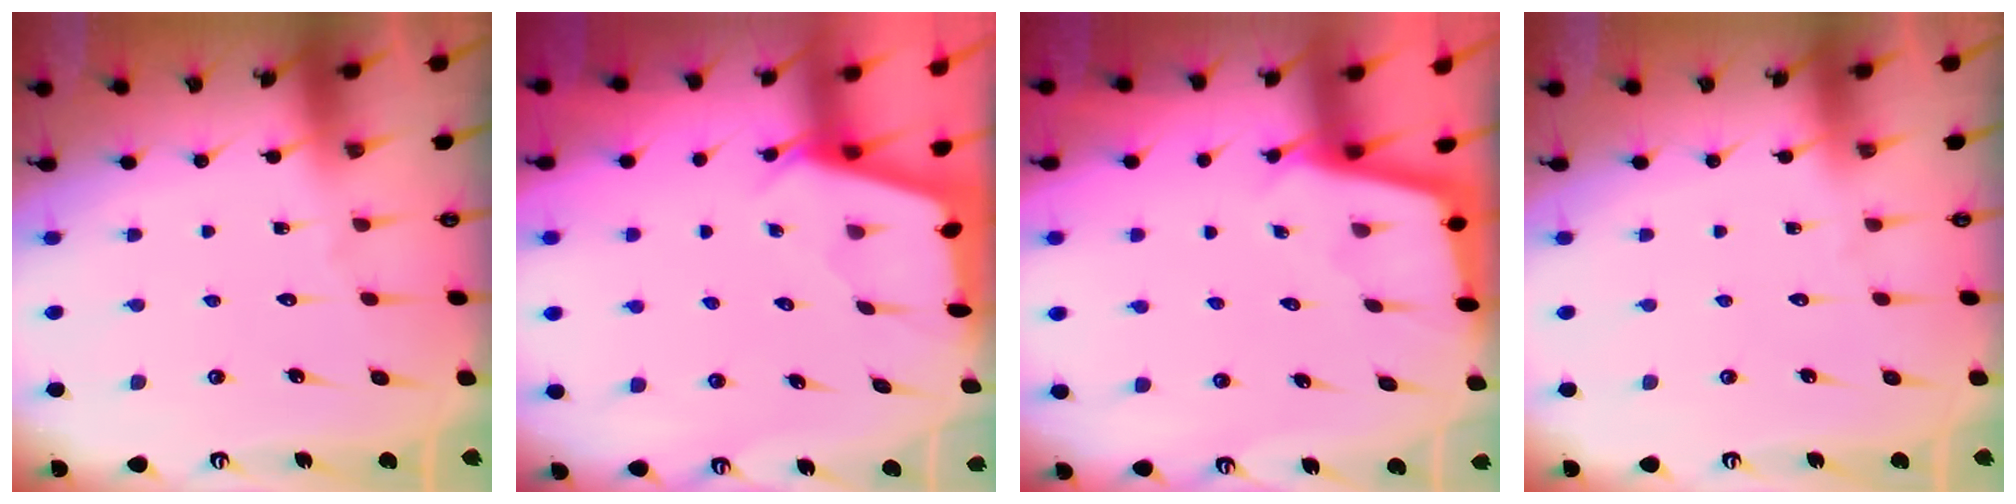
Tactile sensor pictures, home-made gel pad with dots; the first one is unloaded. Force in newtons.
{"total": 2.4, "press": 2.4, "slide": 0.3}
{"total": 2.4, "press": 2.4, "slide": 0.2}
{"total": 0.0}